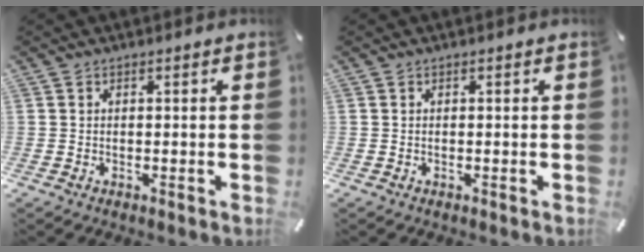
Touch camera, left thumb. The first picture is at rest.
{"total": 0.0}